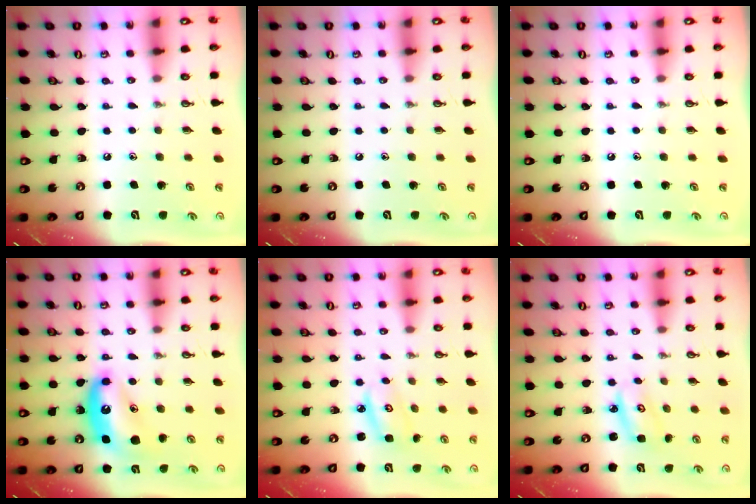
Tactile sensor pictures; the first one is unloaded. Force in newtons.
{"total": 0.0}
{"total": 0.0}
{"total": 12.6, "press": 12.5, "slide": 1.1}
{"total": 4.3, "press": 4.2, "slide": 0.3}
{"total": 3.9, "press": 3.9, "slide": 0.2}